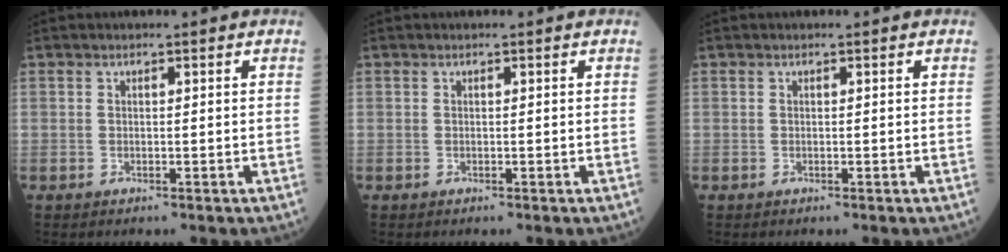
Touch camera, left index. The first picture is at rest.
{"total": 0.0}
{"total": 0.0}